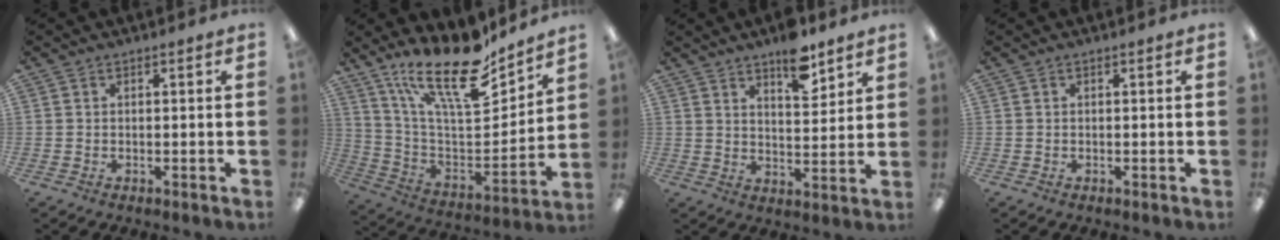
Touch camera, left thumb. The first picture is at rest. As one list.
[{"total": 22.3, "force": [16.4, 7.2, 13.4], "torque": [-0.234, -0.115, 0.284]}, {"total": 10.4, "force": [8.0, 3.5, 5.6], "torque": [-0.076, -0.049, 0.136]}, {"total": 0.0}]